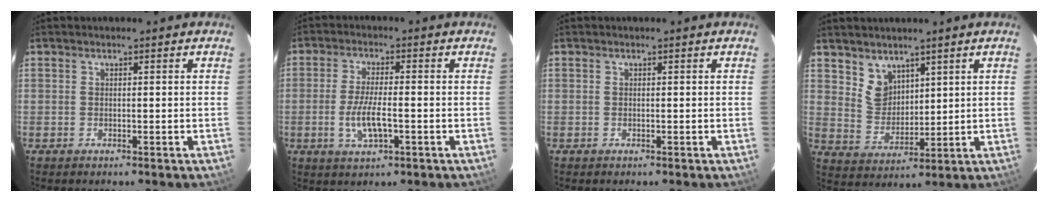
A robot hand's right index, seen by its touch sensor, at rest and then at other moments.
{"total": 6.8, "force": [-2.0, 1.9, 6.2], "torque": [-0.125, -0.007, -0.036]}
{"total": 0.0}
{"total": 6.2, "force": [4.2, 4.1, 1.8], "torque": [-0.026, 0.006, 0.093]}